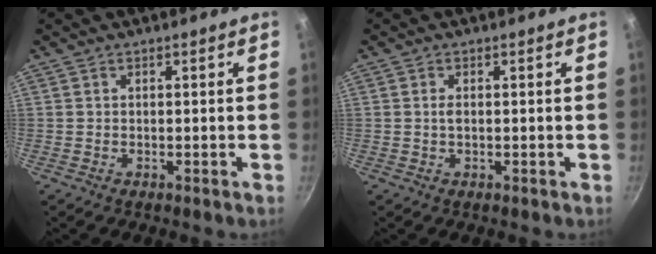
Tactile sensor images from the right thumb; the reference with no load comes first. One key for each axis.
{"total": 1.2, "fx": 0.1, "fy": 0.6, "fz": 1.0, "tx": -0.021, "ty": -0.001, "tz": 0.003}